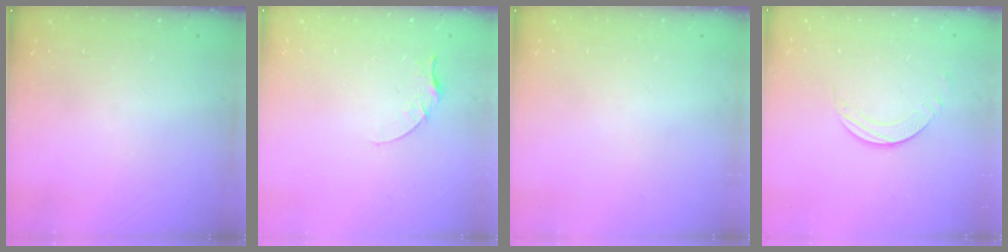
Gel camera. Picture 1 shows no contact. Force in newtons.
{"total": 4.4, "press": 4.4, "slide": 0.5}
{"total": 0.0}
{"total": 2.5, "press": 2.5, "slide": 0.2}